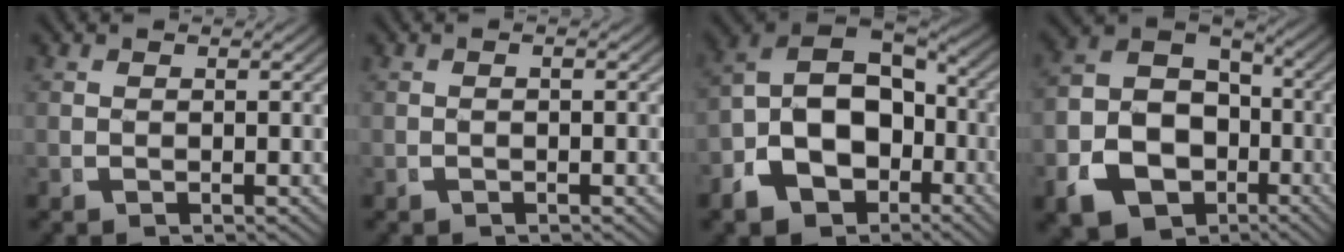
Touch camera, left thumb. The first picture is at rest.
{"total": 0.6, "force": [-0.4, 0.0, 0.5], "torque": [-0.012, 0.007, -0.008]}
{"total": 14.8, "force": [-2.1, 12.0, 8.4], "torque": [-0.188, -0.037, -0.032]}
{"total": 15.8, "force": [-3.7, 13.0, 8.2], "torque": [-0.181, -0.050, -0.055]}